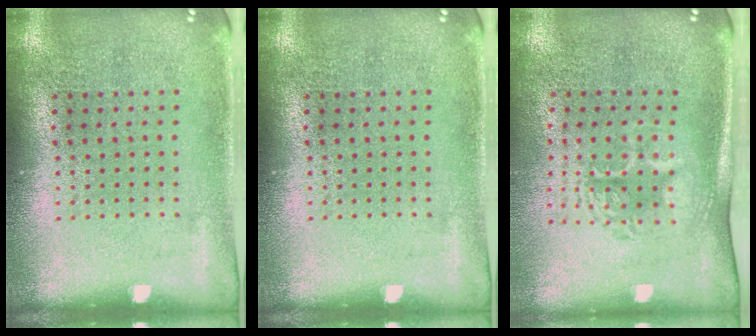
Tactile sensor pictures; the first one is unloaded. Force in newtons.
{"total": 0.0}
{"total": 1.8, "press": 1.3, "slide": 1.1}